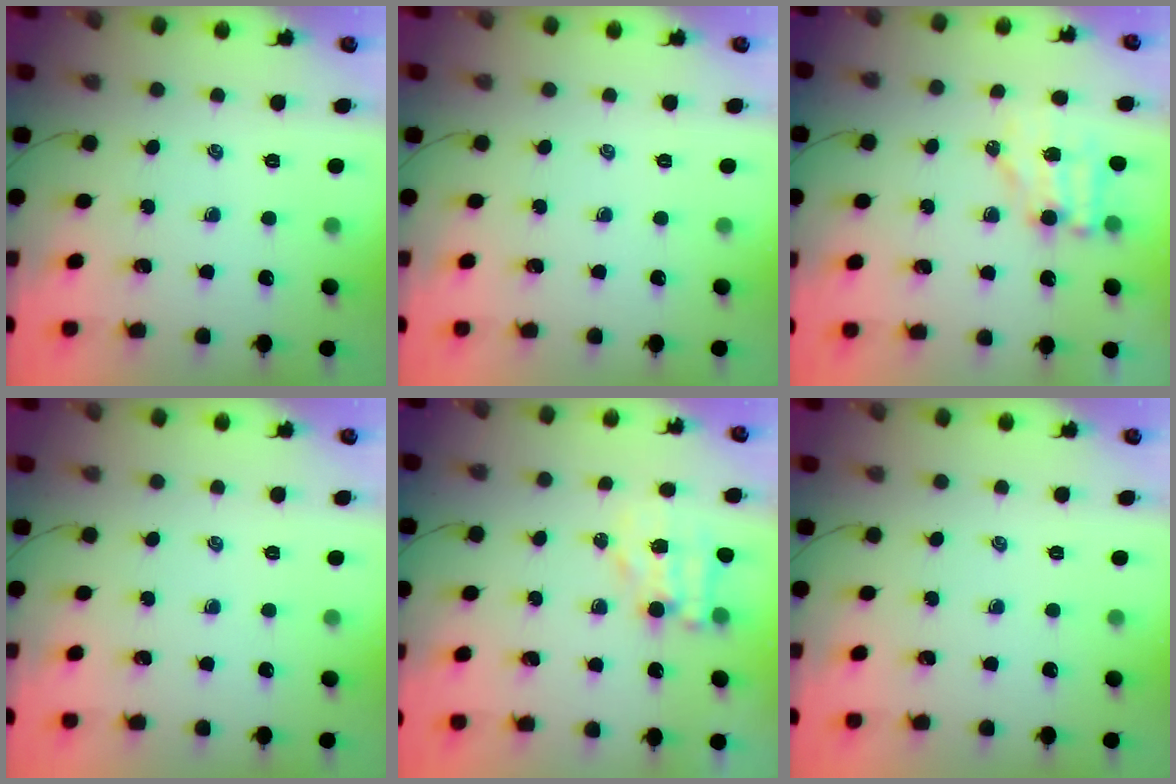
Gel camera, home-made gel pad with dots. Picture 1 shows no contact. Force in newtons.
{"total": 0.0}
{"total": 6.2, "press": 6.2, "slide": 0.7}
{"total": 0.0}
{"total": 5.1, "press": 5.0, "slide": 0.9}
{"total": 0.0}